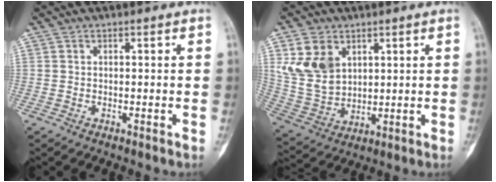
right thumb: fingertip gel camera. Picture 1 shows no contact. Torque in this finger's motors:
{"motor_torque": [0.36, 0.53, -0.01, 0.13, -0.05]}